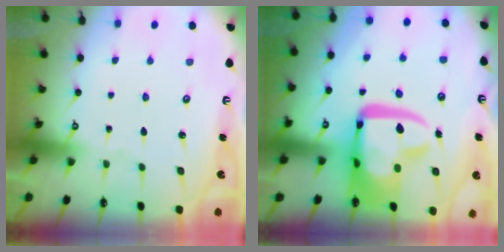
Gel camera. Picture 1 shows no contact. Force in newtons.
{"total": 18.7, "press": 18.4, "slide": 2.8}